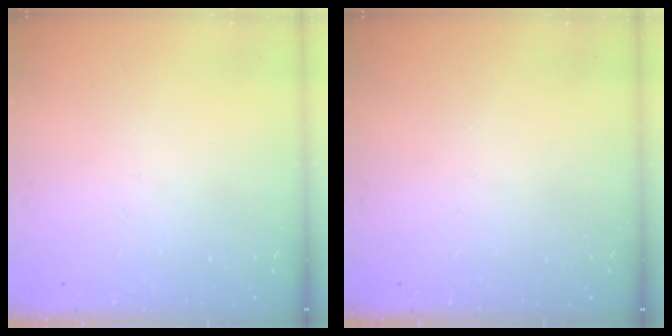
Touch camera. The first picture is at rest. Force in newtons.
{"total": 0.0}